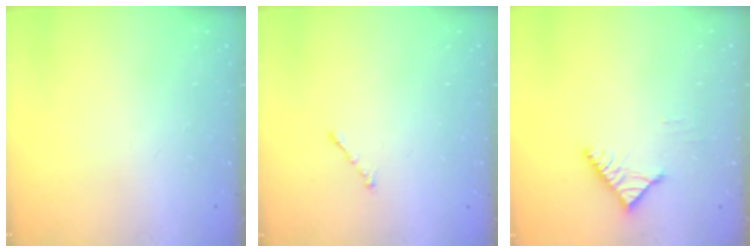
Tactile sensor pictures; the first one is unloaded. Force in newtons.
{"total": 0.7, "press": 0.5, "slide": 0.5}
{"total": 4.8, "press": 4.7, "slide": 0.8}